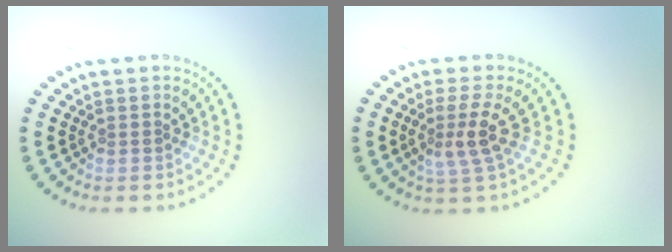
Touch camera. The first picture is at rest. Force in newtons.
{"total": 2.8, "press": 2.4, "slide": 1.5}